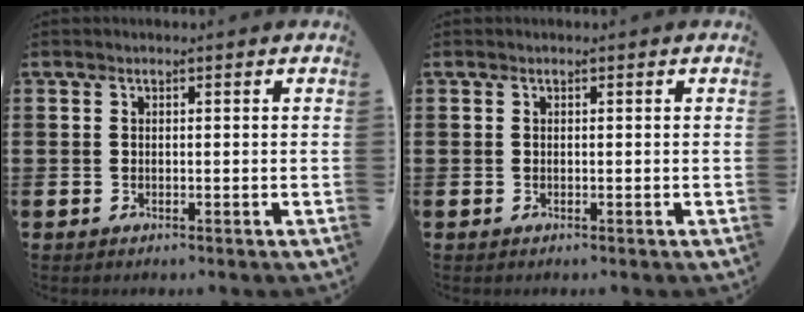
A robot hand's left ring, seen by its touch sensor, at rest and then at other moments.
{"total": 0.0}